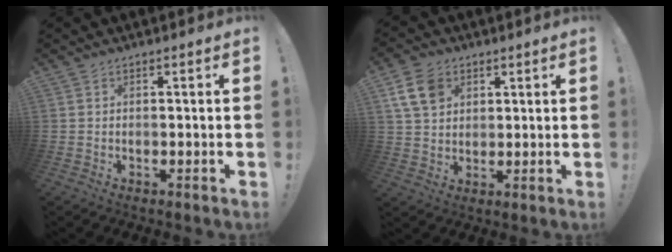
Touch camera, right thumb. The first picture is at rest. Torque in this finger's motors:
{"motor_torque": [0.09, 0.09, 0.20, 0.15, 0.00]}